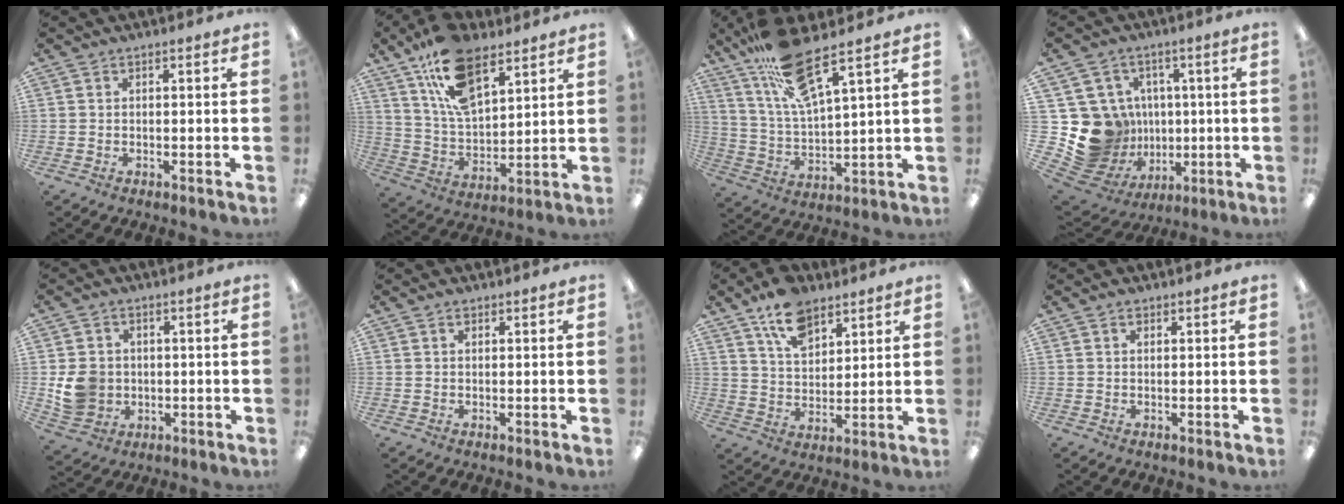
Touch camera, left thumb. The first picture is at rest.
{"total": 17.0, "force": [10.8, 8.2, 10.2], "torque": [-0.187, -0.040, 0.196]}
{"total": 14.9, "force": [10.9, 2.9, 9.7], "torque": [-0.189, -0.050, 0.189]}
{"total": 17.1, "force": [-0.8, 16.3, 5.2], "torque": [-0.120, -0.009, 0.032]}
{"total": 7.9, "force": [-0.2, 7.3, 3.2], "torque": [-0.071, 0.014, 0.002]}
{"total": 0.8, "force": [0.5, 0.4, 0.4], "torque": [-0.009, 0.002, 0.010]}
{"total": 11.6, "force": [8.0, 6.3, 5.5], "torque": [-0.099, -0.030, 0.148]}
{"total": 0.9, "force": [0.6, 0.5, 0.5], "torque": [-0.011, 0.001, 0.011]}